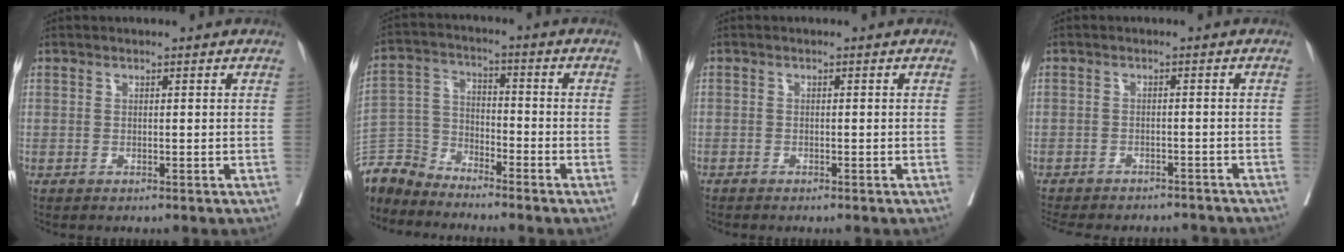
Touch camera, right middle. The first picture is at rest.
{"total": 6.8, "force": [-6.6, 0.9, -1.2], "torque": [0.020, 0.014, -0.139]}
{"total": 0.7, "force": [-0.7, 0.0, -0.2], "torque": [-0.002, 0.002, -0.013]}
{"total": 13.2, "force": [-11.7, 4.8, 3.8], "torque": [-0.081, 0.003, -0.142]}